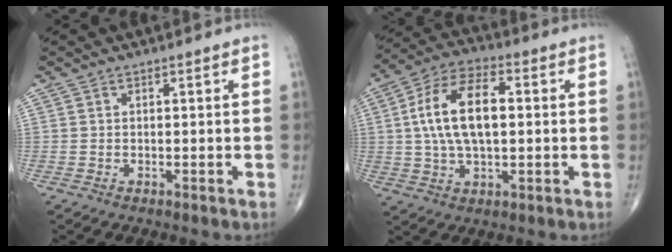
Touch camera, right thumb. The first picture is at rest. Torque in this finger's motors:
{"motor_torque": [-0.61, 0.95, 0.28, -0.08, 0.45]}